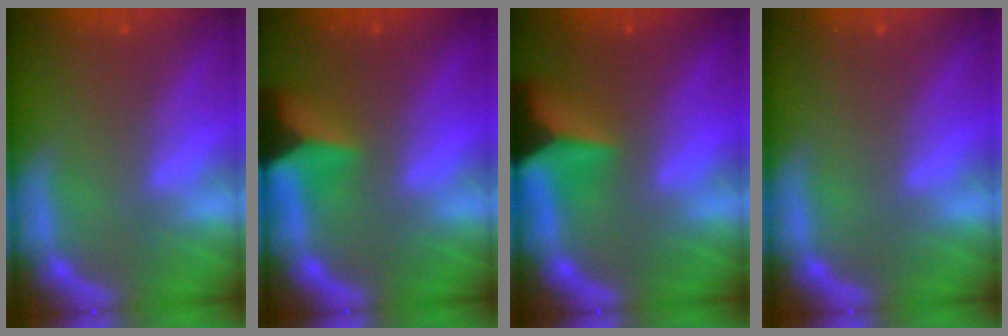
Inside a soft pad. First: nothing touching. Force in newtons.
{"total": 6.0}
{"total": 7.5}
{"total": 0.0}